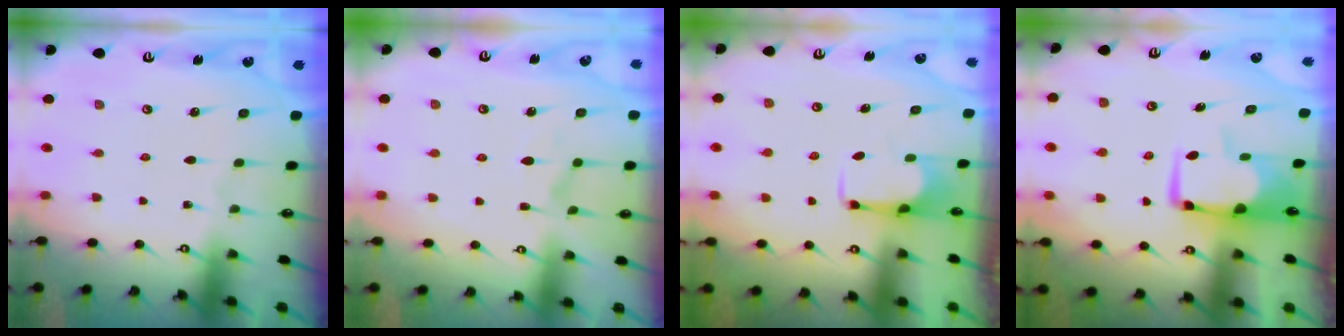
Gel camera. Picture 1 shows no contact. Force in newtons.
{"total": 3.2, "press": 2.9, "slide": 1.4}
{"total": 2.6, "press": 2.5, "slide": 0.9}
{"total": 2.6, "press": 2.4, "slide": 1.0}